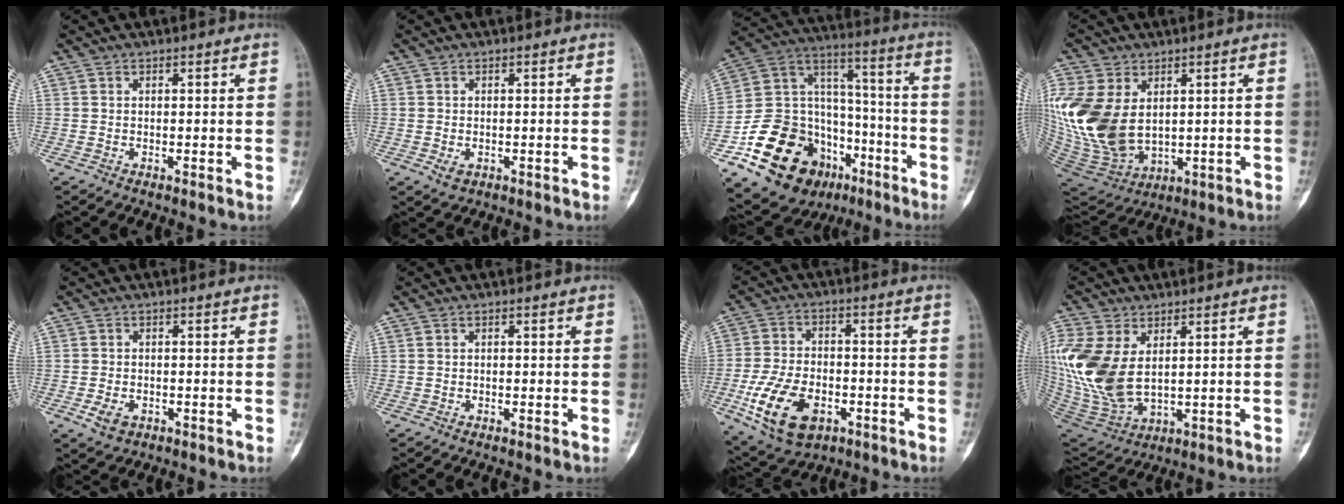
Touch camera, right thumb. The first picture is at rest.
{"total": 1.9, "force": [-0.6, 1.3, 1.2], "torque": [-0.016, 0.001, -0.004]}
{"total": 26.5, "force": [-12.9, 18.0, 14.7], "torque": [-0.237, 0.106, -0.202]}
{"total": 17.9, "force": [2.6, 12.2, 12.8], "torque": [-0.282, -0.019, 0.075]}
{"total": 3.5, "force": [-1.4, 2.4, 2.1], "torque": [-0.036, 0.002, -0.019]}
{"total": 0.0}
{"total": 14.8, "force": [-5.5, 9.0, 10.4], "torque": [-0.186, 0.015, -0.089]}
{"total": 18.1, "force": [2.8, 11.2, 13.9], "torque": [-0.325, -0.020, 0.072]}